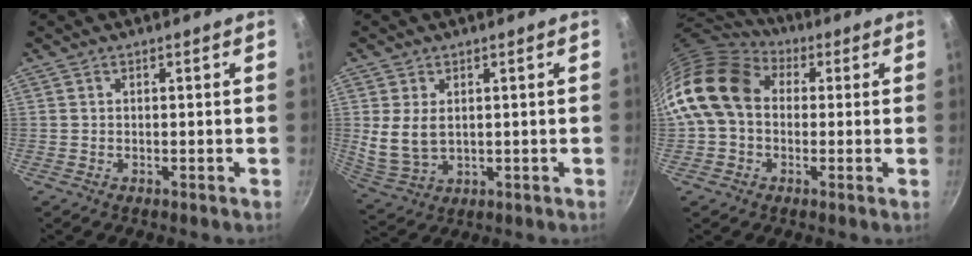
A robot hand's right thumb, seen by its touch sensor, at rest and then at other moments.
{"total": 7.3, "force": [1.2, 4.8, 5.4], "torque": [-0.103, -0.016, 0.038]}
{"total": 15.1, "force": [1.9, 11.5, 9.5], "torque": [-0.159, 0.025, 0.017]}